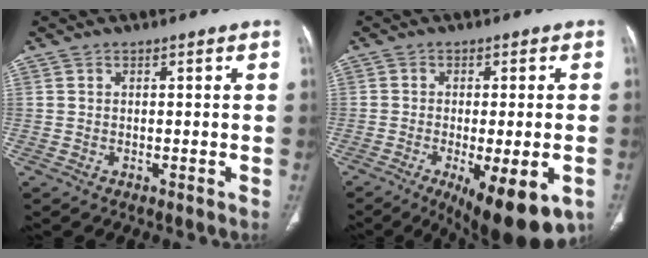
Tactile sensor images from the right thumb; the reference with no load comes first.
{"total": 14.9, "force": [-6.9, 5.0, 12.3], "torque": [-0.148, -0.007, -0.090]}